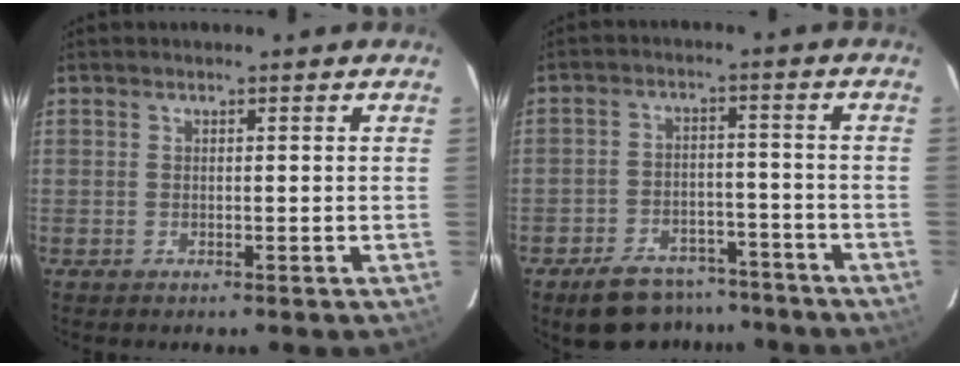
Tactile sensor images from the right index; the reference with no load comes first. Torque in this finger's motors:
{"motor_torque": [0.80, -0.85, 0.15, 0.05]}